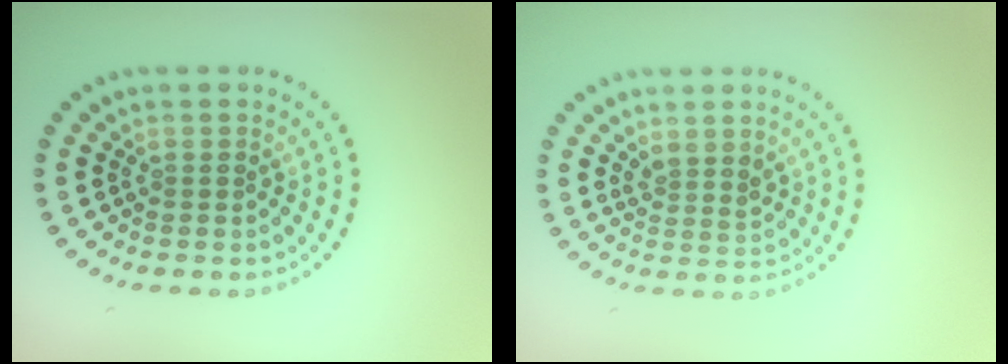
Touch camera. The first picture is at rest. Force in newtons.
{"total": 1.7, "press": 1.3, "slide": 1.0}